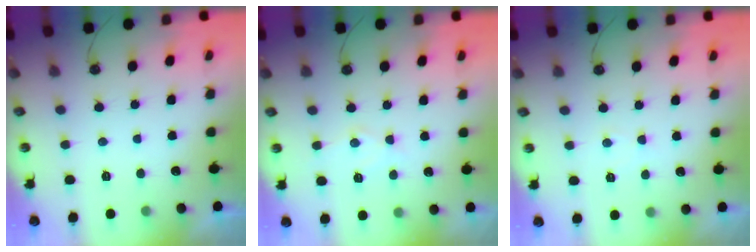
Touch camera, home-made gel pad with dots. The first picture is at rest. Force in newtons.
{"total": 7.4, "press": 7.4, "slide": 0.4}
{"total": 4.0, "press": 3.9, "slide": 0.7}